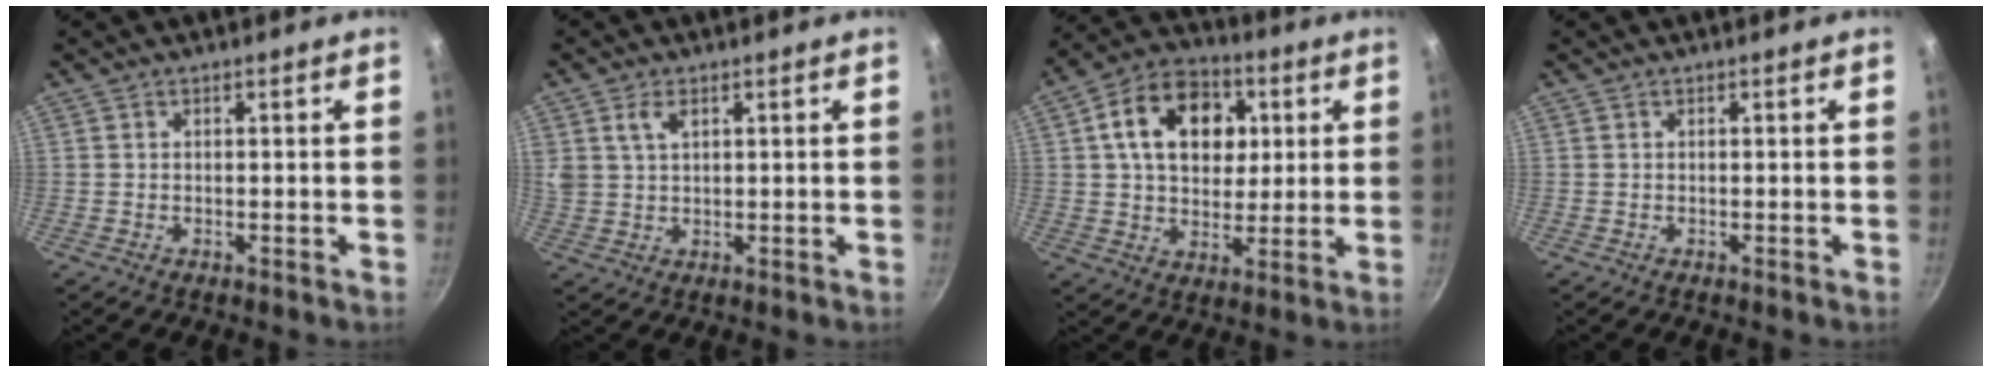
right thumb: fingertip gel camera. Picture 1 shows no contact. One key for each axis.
{"total": 4.0, "fx": 1.8, "fy": 2.4, "fz": 2.6, "tx": -0.041, "ty": -0.005, "tz": 0.038}
{"total": 16.5, "fx": 4.1, "fy": 11.9, "fz": 10.5, "tx": -0.136, "ty": 0.011, "tz": 0.058}
{"total": 0.0}